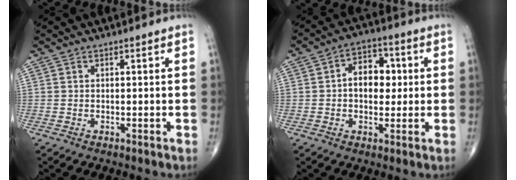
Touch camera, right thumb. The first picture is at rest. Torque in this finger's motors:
{"motor_torque": [-0.28, 0.38, 0.23, 0.12, 0.12]}